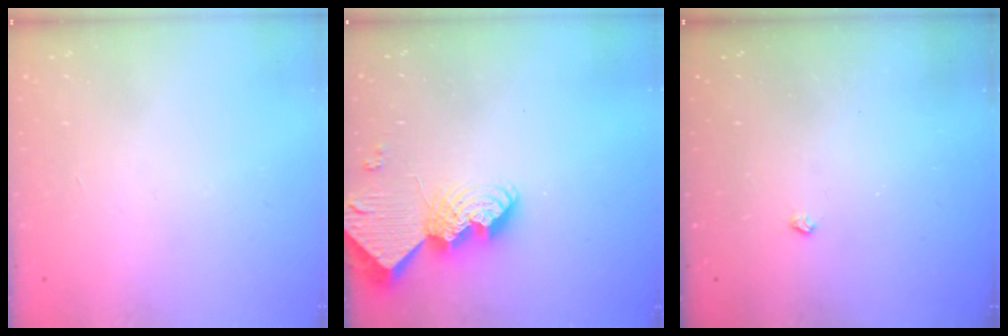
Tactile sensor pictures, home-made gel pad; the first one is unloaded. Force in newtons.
{"total": 9.5, "press": 9.5, "slide": 0.8}
{"total": 3.6, "press": 3.5, "slide": 0.4}